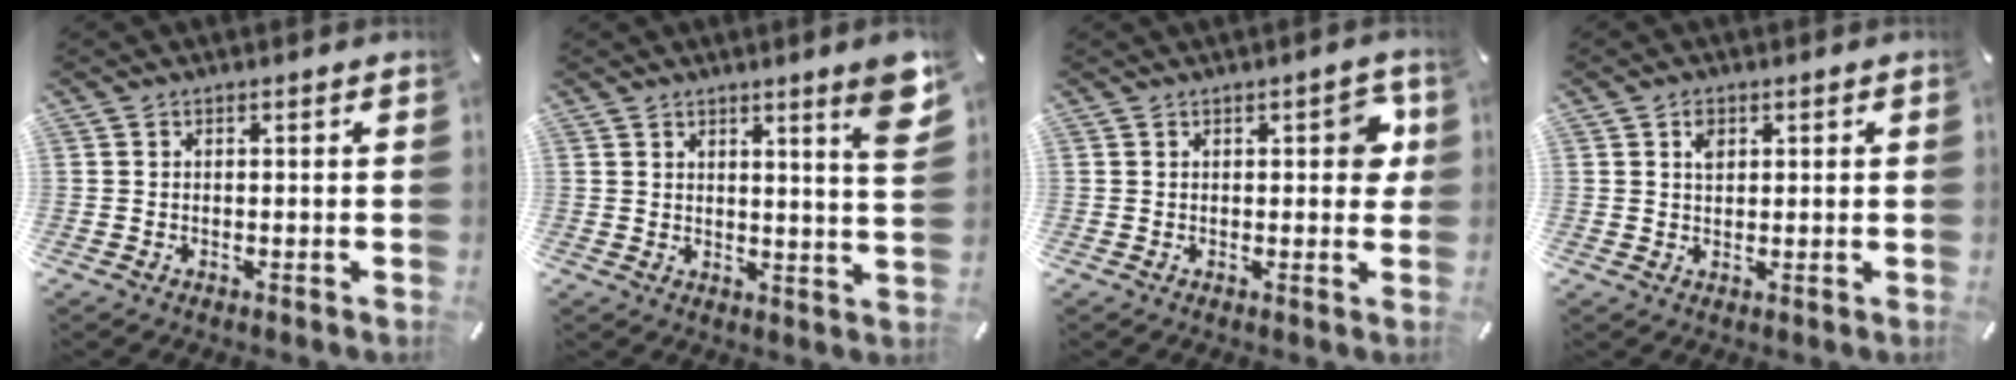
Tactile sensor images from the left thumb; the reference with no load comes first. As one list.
[{"total": 7.5, "force": [4.6, 0.5, 5.9], "torque": [-0.082, -0.035, 0.071]}, {"total": 4.9, "force": [1.2, 2.5, 4.1], "torque": [-0.041, -0.005, 0.011]}, {"total": 2.5, "force": [1.0, 1.8, 1.4], "torque": [-0.015, -0.002, 0.014]}]